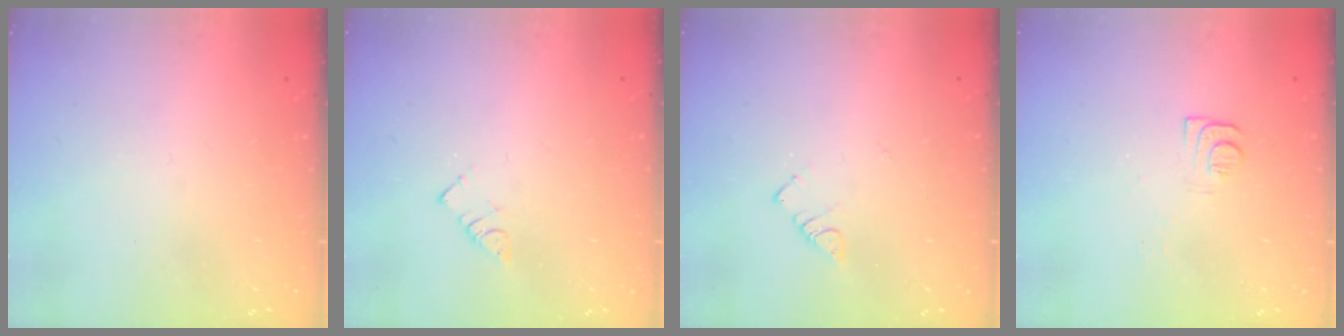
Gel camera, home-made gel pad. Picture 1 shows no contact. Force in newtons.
{"total": 2.5, "press": 2.5, "slide": 0.1}
{"total": 3.0, "press": 2.9, "slide": 0.4}
{"total": 5.9, "press": 5.9, "slide": 0.8}